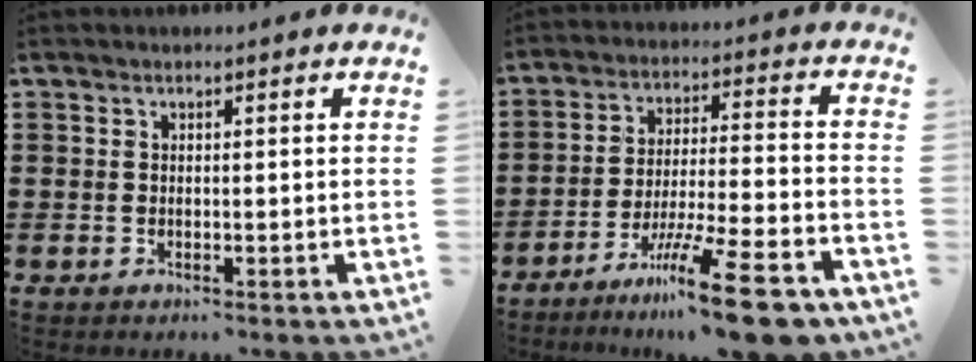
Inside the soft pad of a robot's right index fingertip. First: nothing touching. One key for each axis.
{"total": 14.9, "fx": -10.2, "fy": 1.5, "fz": 10.7, "tx": -0.172, "ty": 0.029, "tz": -0.174}